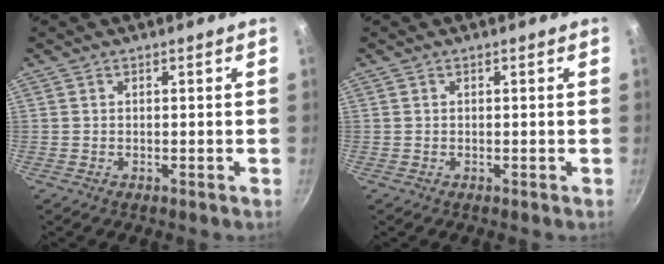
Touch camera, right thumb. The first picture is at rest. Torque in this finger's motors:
{"motor_torque": [0.12, -0.07, -0.03, 0.26, 0.04]}